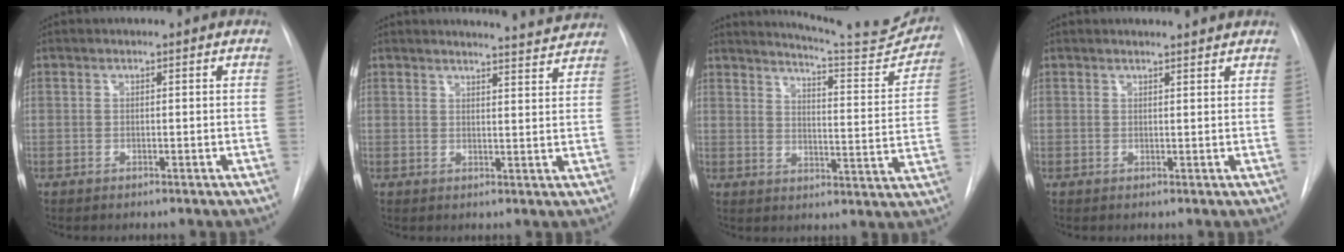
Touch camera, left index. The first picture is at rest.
{"total": 6.8, "force": [6.7, -0.3, 0.6], "torque": [-0.012, -0.020, 0.068]}
{"total": 14.8, "force": [14.3, 0.4, 4.0], "torque": [-0.062, -0.075, 0.172]}
{"total": 2.6, "force": [2.6, -0.2, 0.5], "torque": [-0.010, -0.001, 0.024]}